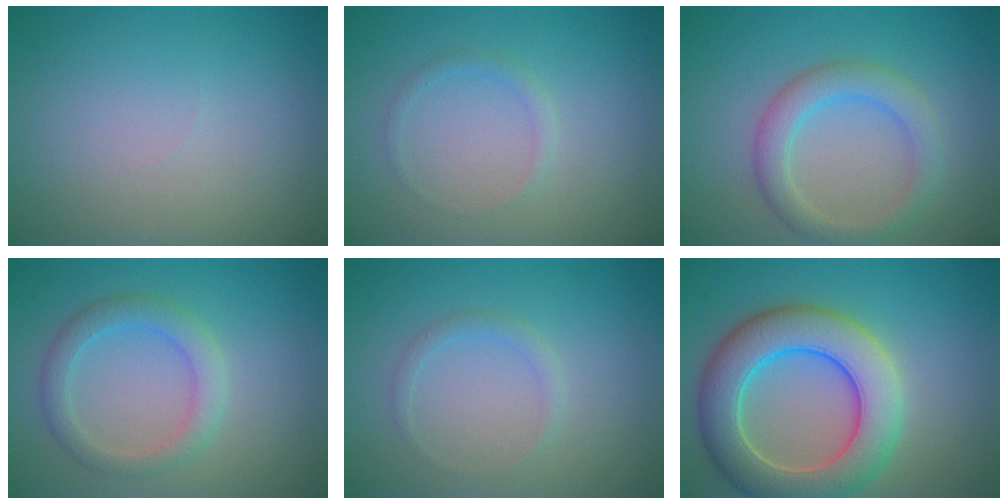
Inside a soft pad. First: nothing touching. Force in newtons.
{"total": 0.9, "press": 0.9, "slide": 0.1}
{"total": 3.6, "press": 3.6, "slide": 0.1}
{"total": 3.0, "press": 3.0, "slide": 0.1}
{"total": 1.1, "press": 1.1, "slide": 0.1}
{"total": 8.6, "press": 8.6, "slide": 0.4}